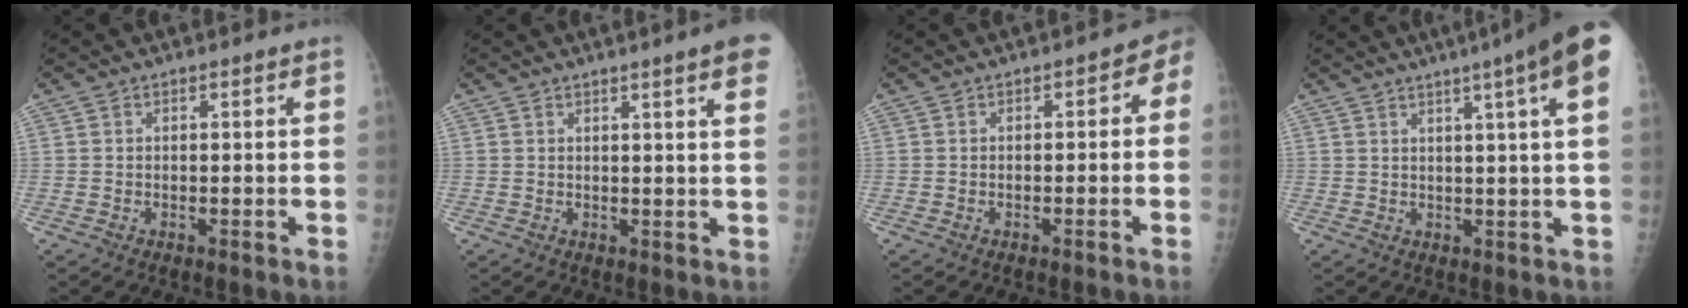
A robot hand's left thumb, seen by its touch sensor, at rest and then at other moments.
{"total": 6.2, "force": [3.7, -0.1, 4.9], "torque": [-0.053, -0.006, 0.036]}
{"total": 3.3, "force": [-1.4, 2.3, 2.0], "torque": [-0.003, 0.031, -0.026]}
{"total": 12.4, "force": [6.4, 0.1, 10.6], "torque": [-0.139, 0.003, 0.066]}